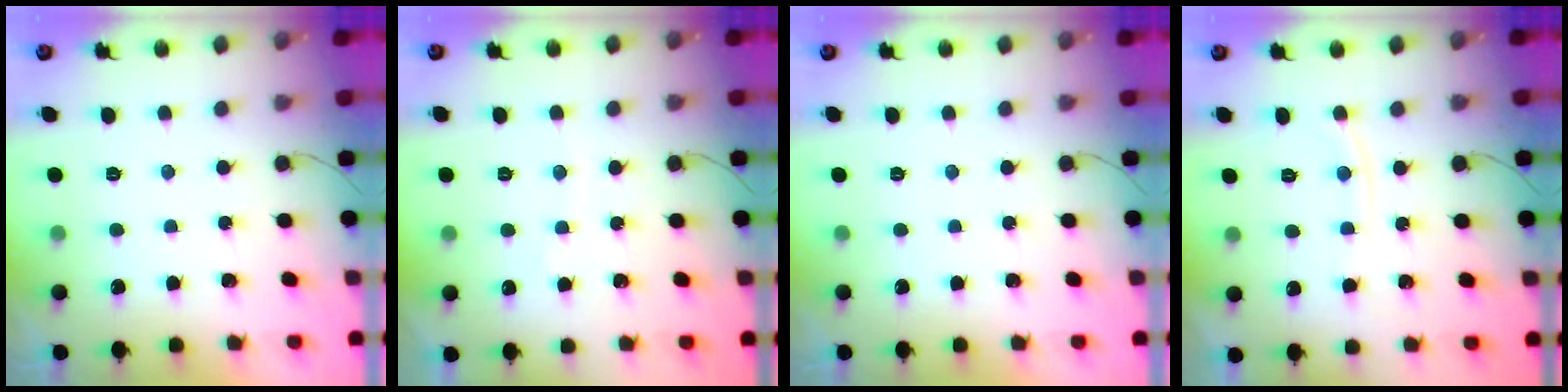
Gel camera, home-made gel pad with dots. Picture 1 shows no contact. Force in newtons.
{"total": 3.2, "press": 3.1, "slide": 0.5}
{"total": 0.0}
{"total": 5.7, "press": 5.6, "slide": 0.8}